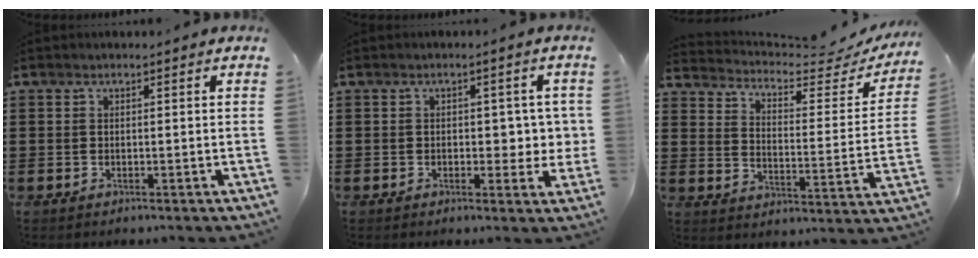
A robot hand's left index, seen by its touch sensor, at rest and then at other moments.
{"total": 3.9, "force": [0.4, 2.5, 3.0], "torque": [-0.039, 0.002, -0.001]}
{"total": 3.8, "force": [3.3, 0.8, 1.5], "torque": [-0.044, -0.028, 0.048]}